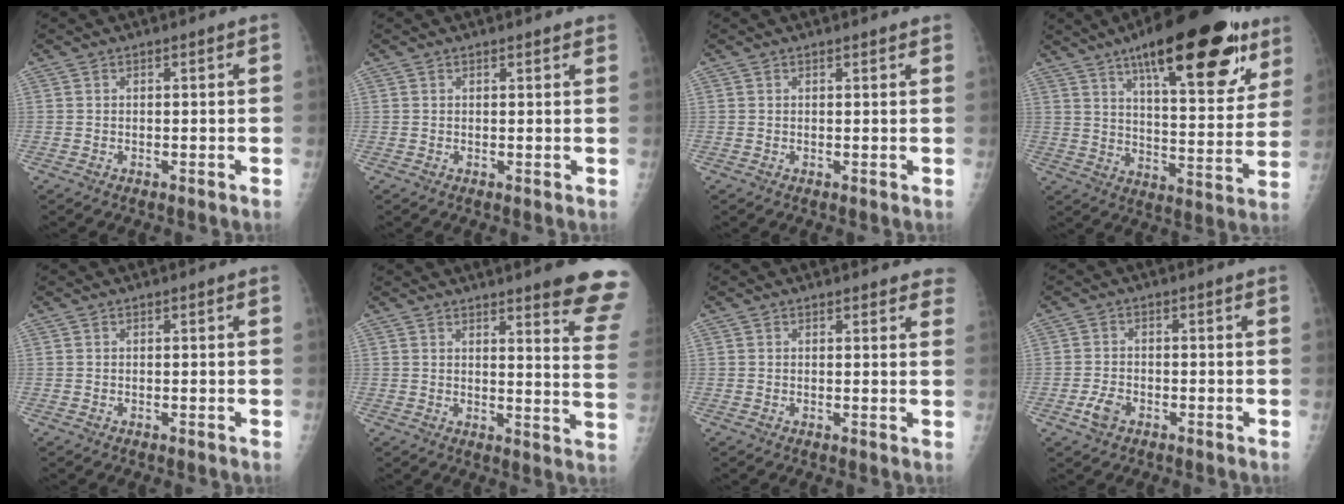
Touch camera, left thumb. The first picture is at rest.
{"total": 1.7, "force": [1.5, 0.4, 0.7], "torque": [-0.003, -0.001, 0.017]}
{"total": 1.2, "force": [1.1, 0.3, 0.5], "torque": [-0.003, 0.000, 0.013]}
{"total": 27.8, "force": [16.2, 9.2, 20.6], "torque": [-0.265, -0.044, 0.238]}
{"total": 0.0}
{"total": 13.7, "force": [10.7, 1.3, 8.4], "torque": [-0.075, -0.080, 0.115]}
{"total": 4.5, "force": [4.1, 1.5, 1.2], "torque": [0.019, -0.015, 0.029]}
{"total": 3.4, "force": [-1.7, 2.2, 2.0], "torque": [-0.038, 0.007, -0.030]}